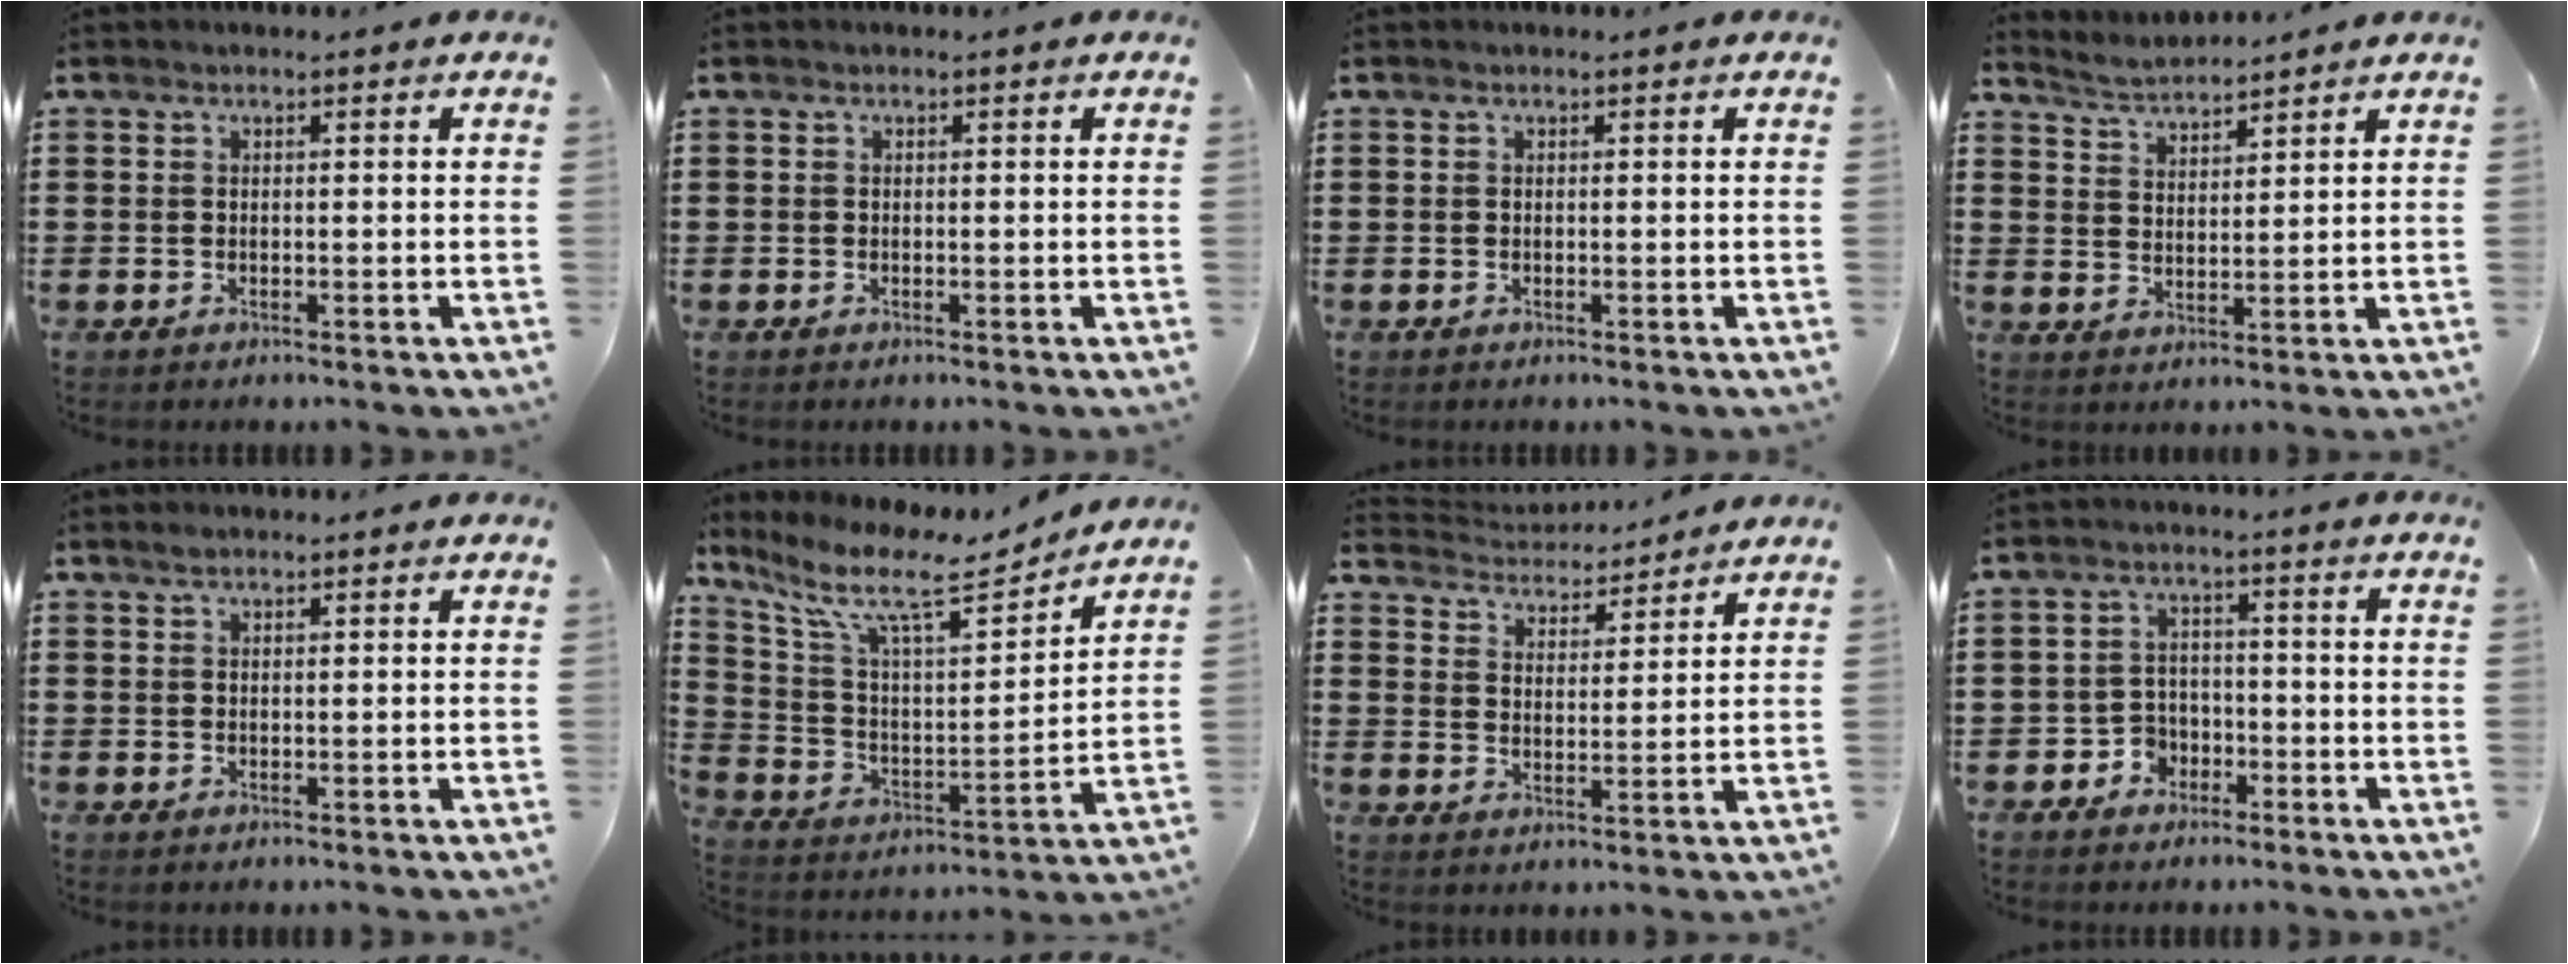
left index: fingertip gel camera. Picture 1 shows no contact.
{"total": 0.0}
{"total": 0.0}
{"total": 3.1, "force": [3.1, -0.2, 0.0], "torque": [-0.012, -0.017, 0.055]}
{"total": 0.9, "force": [0.8, 0.1, 0.5], "torque": [-0.011, 0.000, 0.014]}
{"total": 11.4, "force": [8.5, 2.7, 7.0], "torque": [-0.170, -0.043, 0.142]}
{"total": 4.1, "force": [4.1, 0.4, 0.1], "torque": [-0.024, -0.025, 0.070]}
{"total": 3.6, "force": [-2.3, 2.7, 0.9], "torque": [-0.025, 0.007, -0.048]}